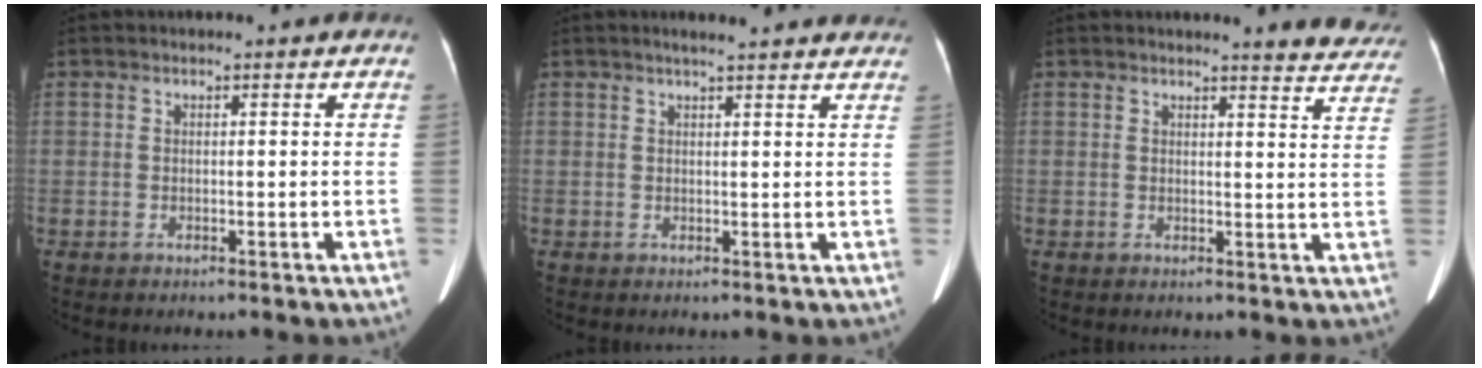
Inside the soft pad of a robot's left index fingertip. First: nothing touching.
{"total": 8.5, "force": [7.6, 0.9, 3.8], "torque": [-0.044, 0.020, 0.079]}
{"total": 8.9, "force": [8.6, 1.0, 2.1], "torque": [-0.001, -0.037, 0.068]}